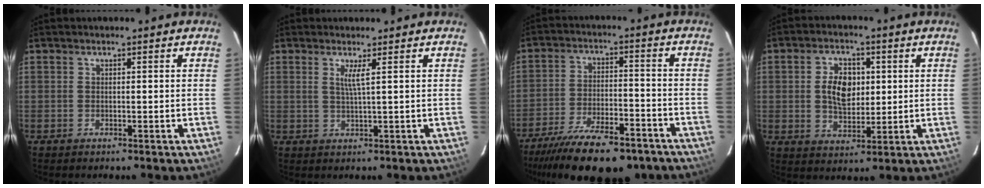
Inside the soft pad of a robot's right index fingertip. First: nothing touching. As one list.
[{"total": 2.3, "force": [1.0, -0.5, 2.0], "torque": [-0.038, -0.007, 0.018]}, {"total": 20.9, "force": [-16.4, 6.9, 11.0], "torque": [-0.215, -0.032, -0.242]}, {"total": 8.1, "force": [1.2, 5.1, 6.1], "torque": [-0.113, 0.011, 0.024]}]